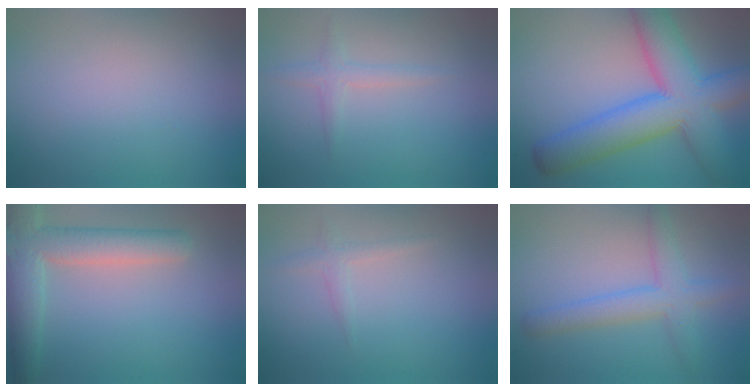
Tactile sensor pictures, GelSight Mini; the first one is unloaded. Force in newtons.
{"total": 1.5, "press": 1.5, "slide": 0.1}
{"total": 10.1, "press": 10.1, "slide": 0.4}
{"total": 6.0, "press": 6.0, "slide": 0.6}
{"total": 1.1, "press": 1.0, "slide": 0.1}
{"total": 3.6, "press": 3.6, "slide": 0.1}